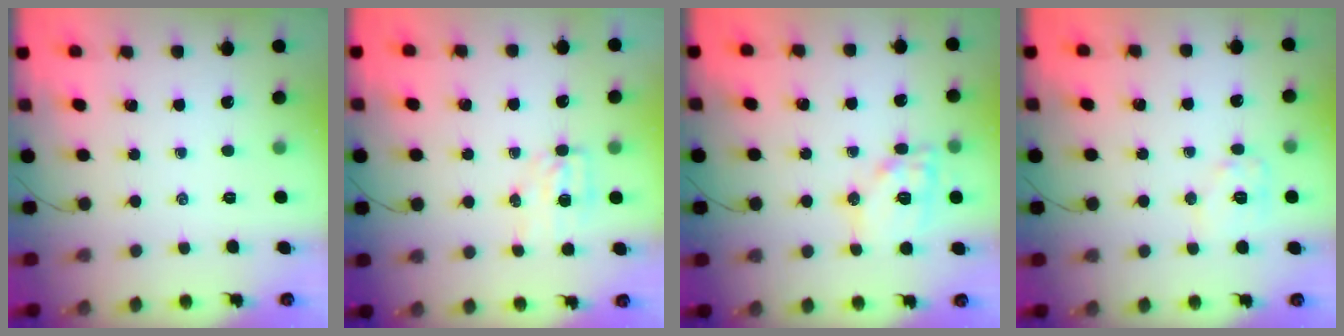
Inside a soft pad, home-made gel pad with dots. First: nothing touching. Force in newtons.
{"total": 4.5, "press": 4.3, "slide": 1.2}
{"total": 12.2, "press": 12.1, "slide": 1.2}
{"total": 8.4, "press": 8.4, "slide": 0.6}